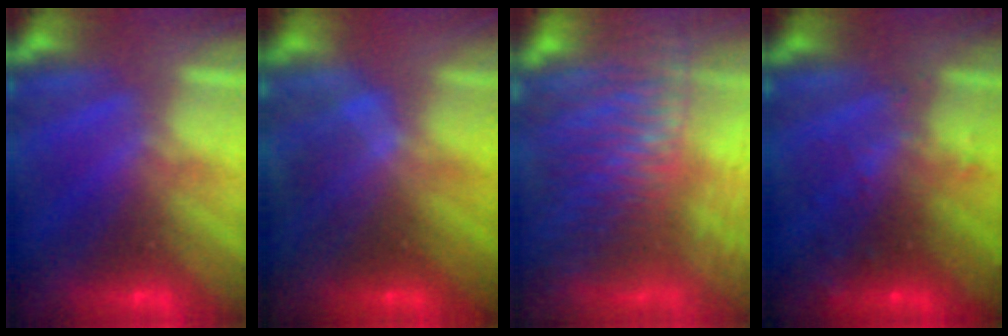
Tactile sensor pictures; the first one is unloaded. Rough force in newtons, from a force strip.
{"total": 1.7}
{"total": 13.7}
{"total": 3.0}